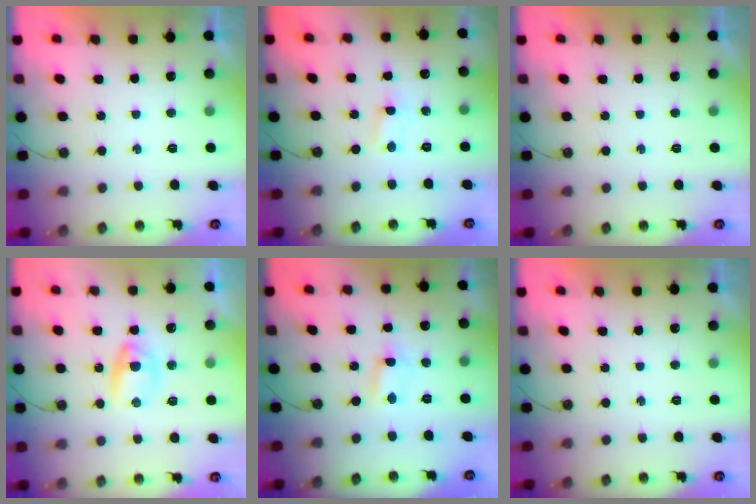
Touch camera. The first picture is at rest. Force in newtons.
{"total": 0.0}
{"total": 0.0}
{"total": 4.2, "press": 4.1, "slide": 0.8}
{"total": 0.6, "press": 0.3, "slide": 0.5}
{"total": 0.0}